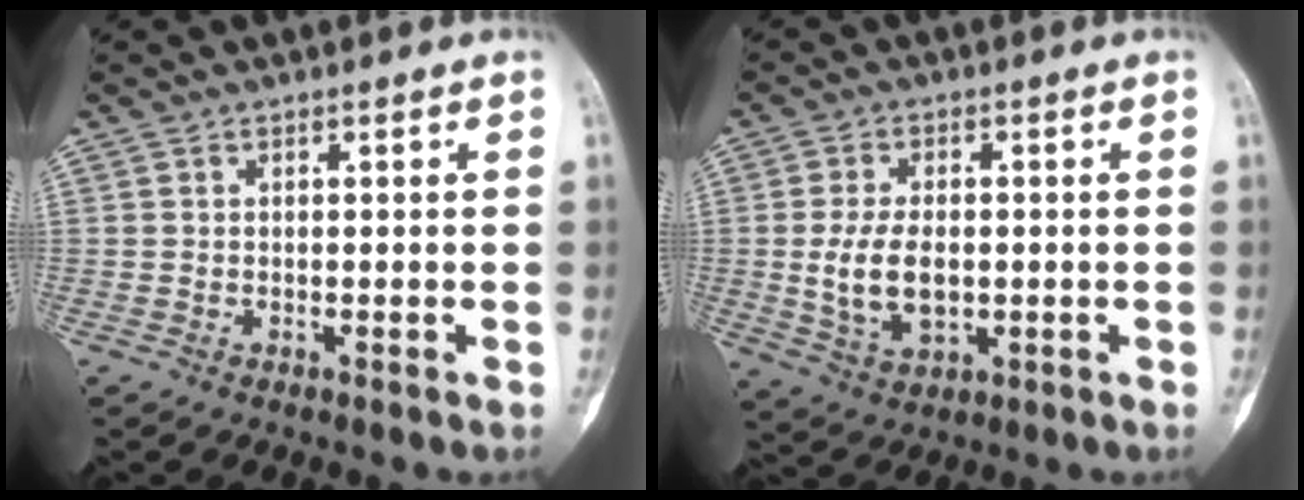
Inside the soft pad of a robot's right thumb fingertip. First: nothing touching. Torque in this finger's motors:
{"motor_torque": [-0.16, 0.43, 0.66, -0.29, 0.08]}